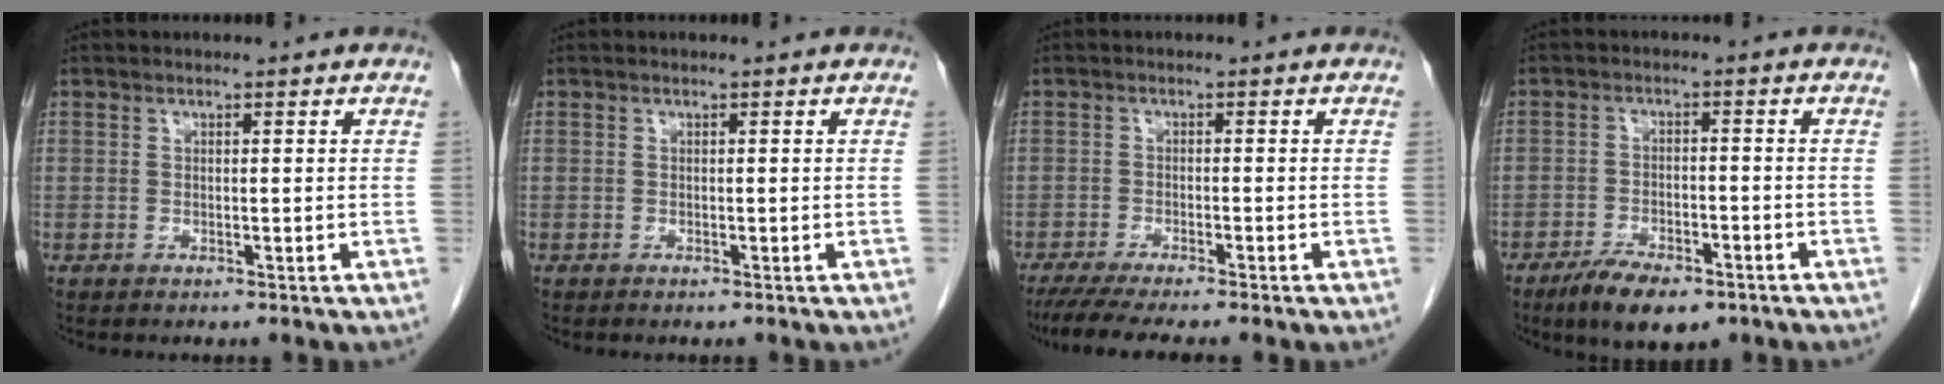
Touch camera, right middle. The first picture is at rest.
{"total": 0.0}
{"total": 7.8, "force": [-6.4, 0.0, 4.3], "torque": [-0.059, -0.017, -0.102]}
{"total": 7.8, "force": [-5.4, 2.8, 4.8], "torque": [-0.079, -0.007, -0.087]}